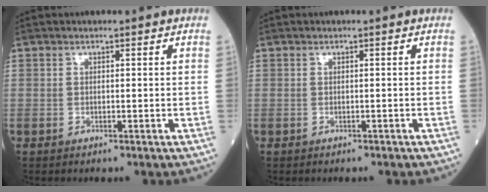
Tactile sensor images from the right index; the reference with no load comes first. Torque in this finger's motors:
{"motor_torque": [-0.04, 0.02, -0.07, 0.02]}